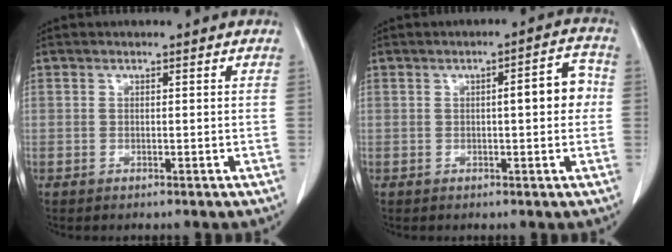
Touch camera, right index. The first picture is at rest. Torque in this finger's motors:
{"motor_torque": [0.23, 0.07, 0.09, 0.03]}